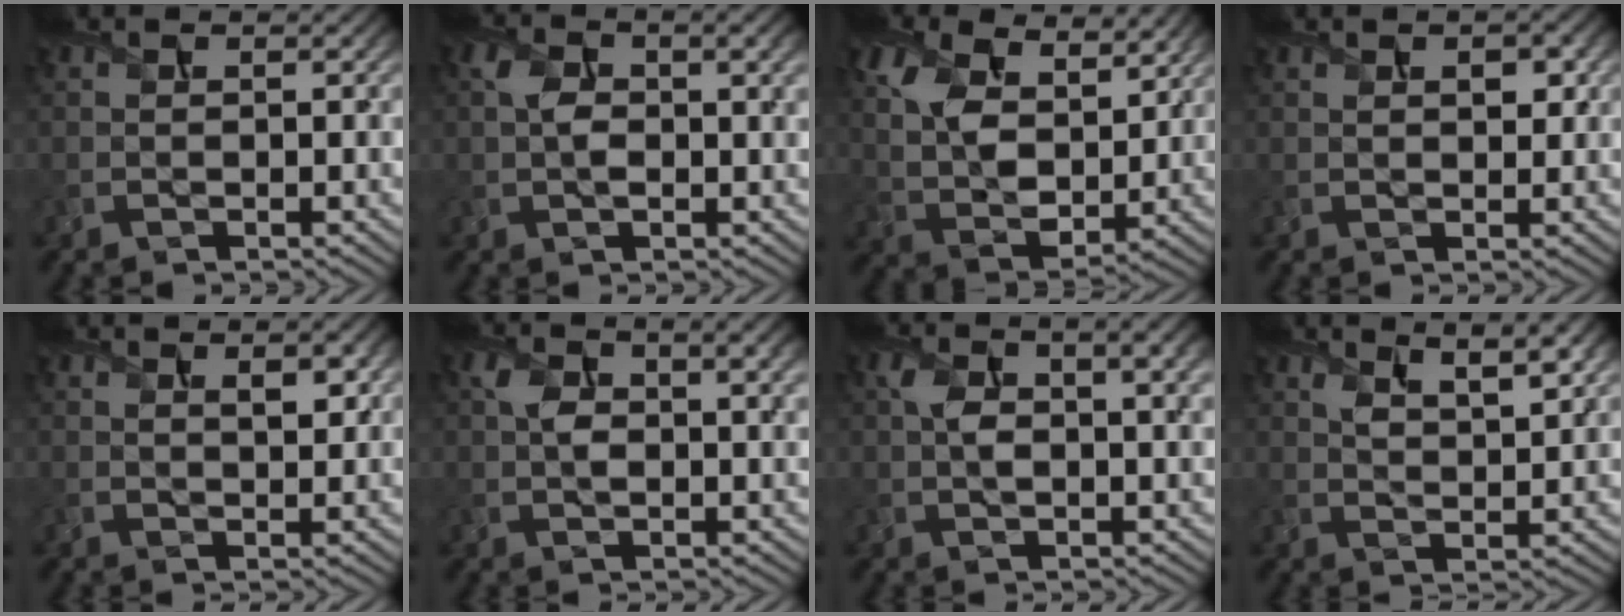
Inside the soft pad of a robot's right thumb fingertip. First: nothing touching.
{"total": 5.5, "force": [0.7, 3.0, 4.6], "torque": [-0.091, 0.003, 0.011]}
{"total": 10.6, "force": [5.3, 5.9, 6.9], "torque": [-0.171, 0.002, 0.095]}
{"total": 2.3, "force": [0.9, 1.2, 1.7], "torque": [-0.024, -0.002, 0.019]}
{"total": 2.7, "force": [1.4, 1.0, 2.1], "torque": [-0.033, -0.005, 0.027]}
{"total": 6.4, "force": [1.7, 3.3, 5.2], "torque": [-0.099, 0.002, 0.029]}
{"total": 7.0, "force": [1.8, 3.3, 5.9], "torque": [-0.111, 0.003, 0.030]}
{"total": 6.3, "force": [4.0, 2.1, 4.4], "torque": [-0.076, -0.004, 0.070]}